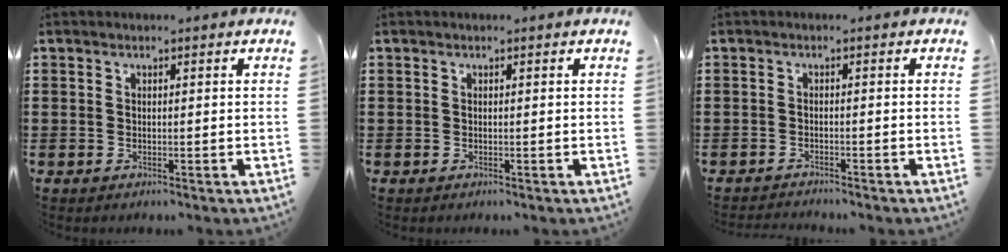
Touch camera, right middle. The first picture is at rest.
{"total": 0.0}
{"total": 1.3, "force": [-1.3, 0.1, 0.0], "torque": [-0.004, 0.003, -0.029]}